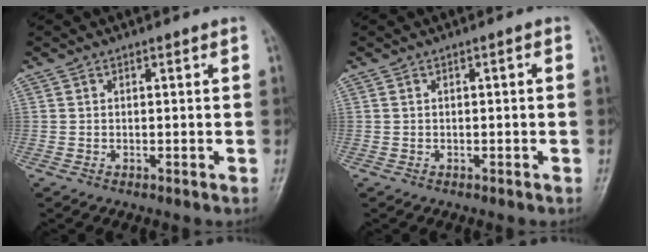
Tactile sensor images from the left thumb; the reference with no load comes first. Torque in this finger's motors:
{"motor_torque": [-0.02, 0.02, -0.01, -0.01, 0.00]}